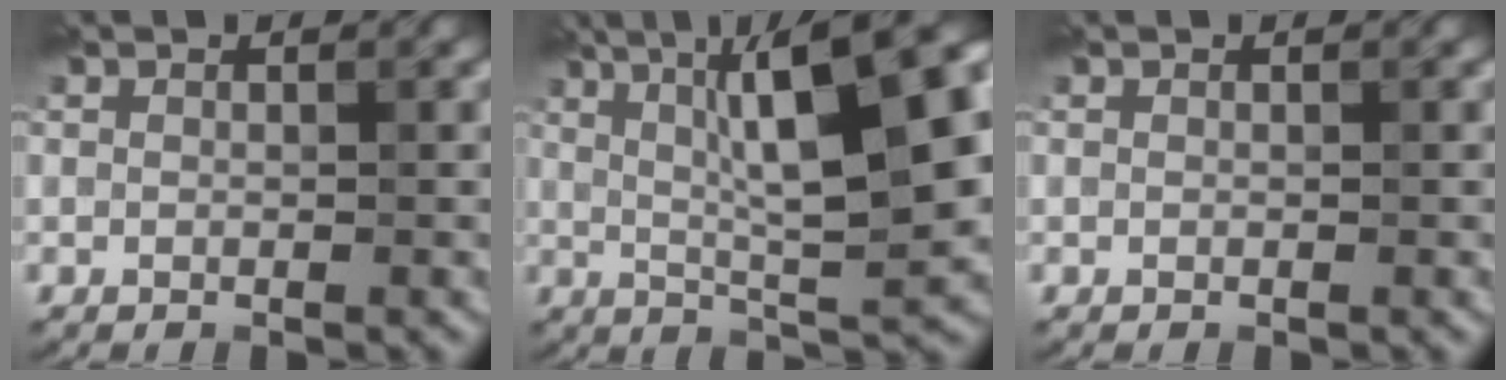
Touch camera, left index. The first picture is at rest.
{"total": 14.1, "force": [3.5, 3.8, 13.2], "torque": [-0.157, 0.030, 0.052]}
{"total": 0.0}